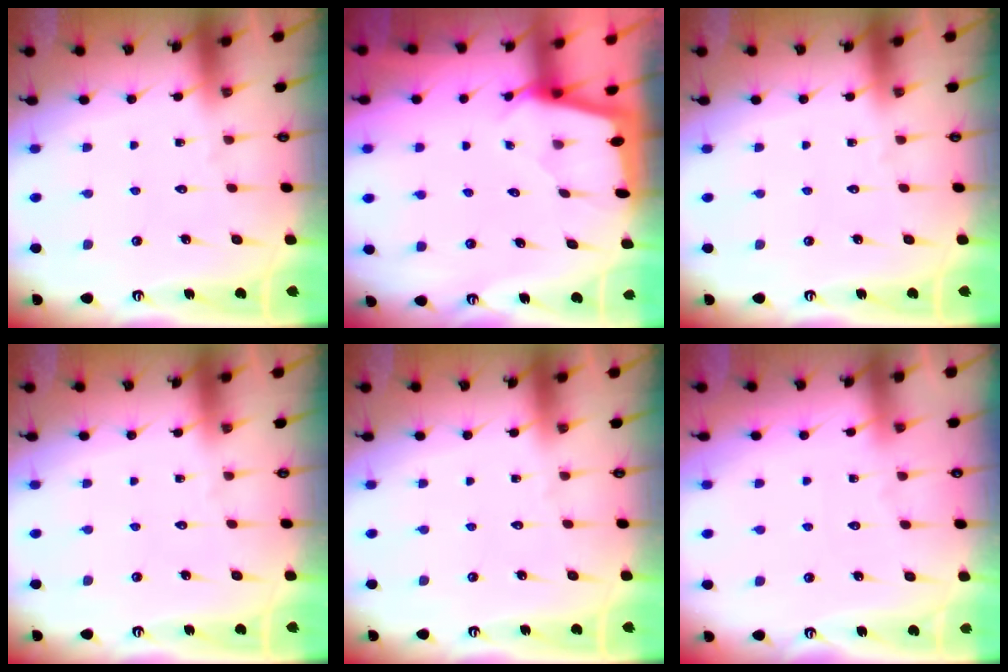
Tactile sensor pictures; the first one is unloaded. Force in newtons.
{"total": 1.9, "press": 1.9, "slide": 0.1}
{"total": 0.0}
{"total": 0.0}
{"total": 0.0}
{"total": 2.7, "press": 2.6, "slide": 0.4}